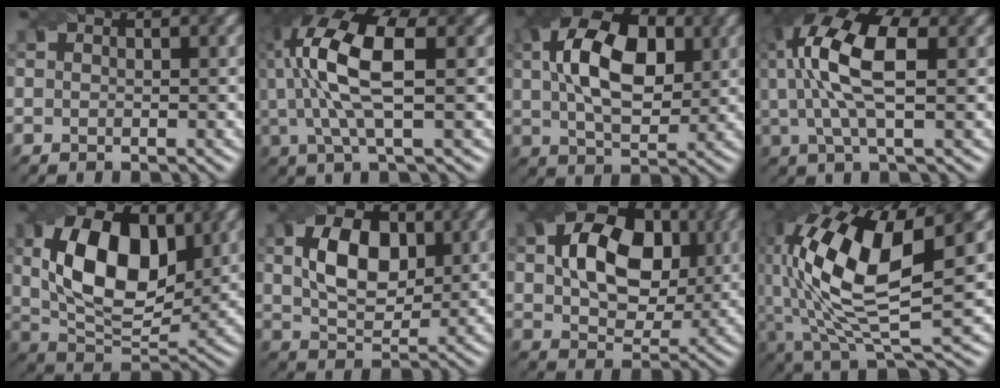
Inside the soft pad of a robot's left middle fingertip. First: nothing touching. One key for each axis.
{"total": 9.1, "fx": 1.8, "fy": 3.1, "fz": 8.4, "tx": -0.177, "ty": 0.013, "tz": 0.032}
{"total": 10.4, "fx": 2.4, "fy": 5.9, "fz": 8.2, "tx": -0.152, "ty": 0.018, "tz": 0.038}
{"total": 9.1, "fx": 2.1, "fy": 3.5, "fz": 8.2, "tx": -0.172, "ty": 0.016, "tz": 0.030}
{"total": 10.9, "fx": 2.4, "fy": 6.2, "fz": 8.6, "tx": -0.153, "ty": 0.003, "tz": 0.039}
{"total": 6.4, "fx": 1.6, "fy": 4.0, "fz": 4.8, "tx": -0.090, "ty": 0.003, "tz": 0.026}
{"total": 9.4, "fx": 1.9, "fy": 6.4, "fz": 6.7, "tx": -0.118, "ty": 0.008, "tz": 0.027}
{"total": 14.9, "fx": 2.5, "fy": 6.3, "fz": 13.2, "tx": -0.272, "ty": 0.008, "tz": 0.040}